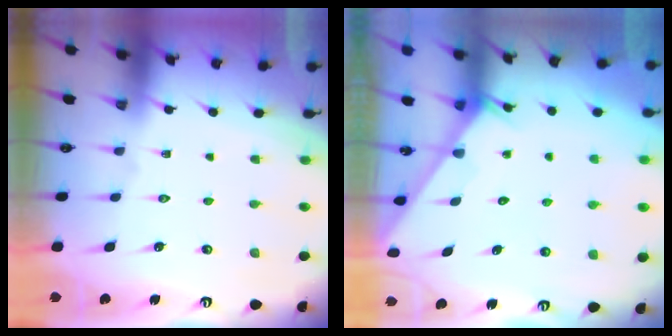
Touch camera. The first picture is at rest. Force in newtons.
{"total": 2.4, "press": 2.4, "slide": 0.1}